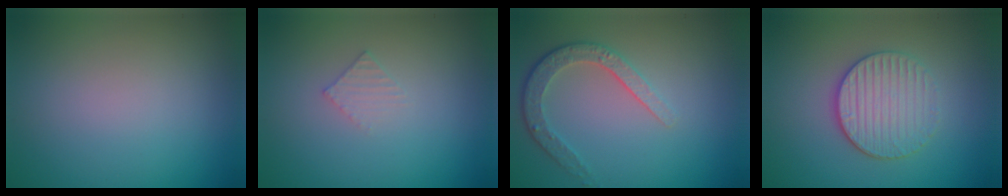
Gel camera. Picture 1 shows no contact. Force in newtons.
{"total": 1.1, "press": 1.1, "slide": 0.0}
{"total": 3.5, "press": 2.8, "slide": 2.1}
{"total": 3.9, "press": 3.4, "slide": 1.9}